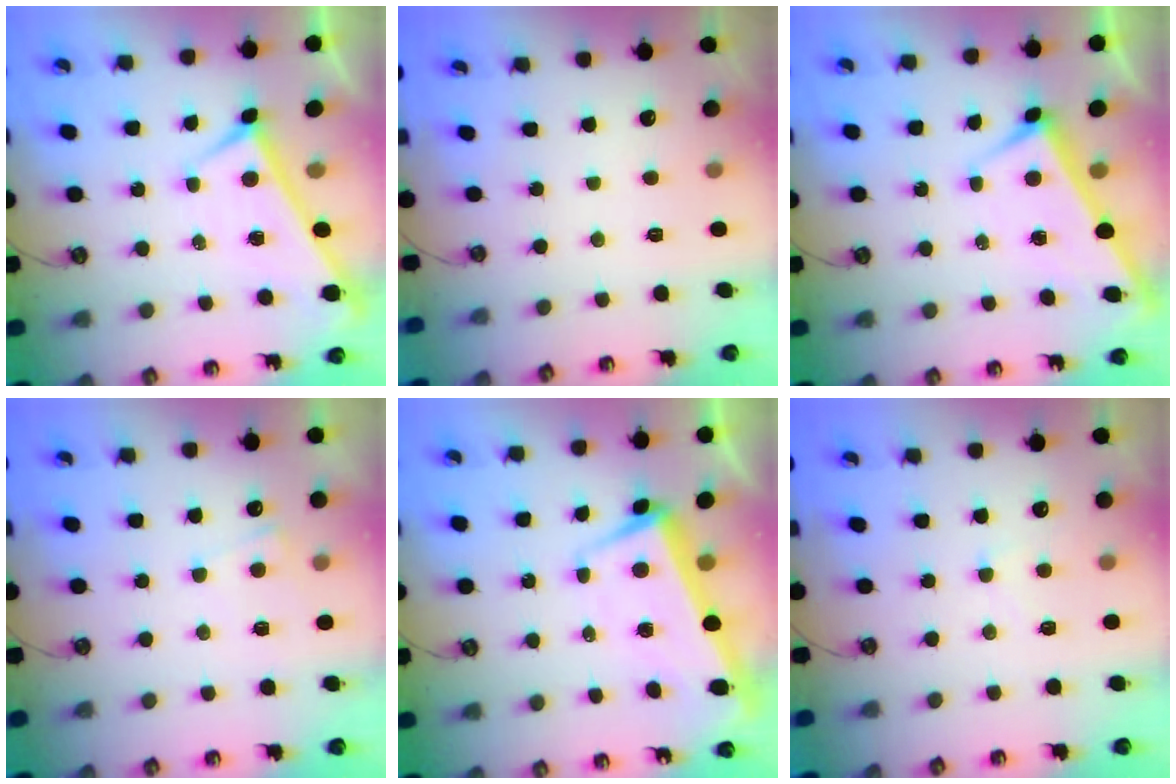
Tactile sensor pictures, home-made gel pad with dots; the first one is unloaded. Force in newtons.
{"total": 0.0}
{"total": 3.0, "press": 3.0, "slide": 0.1}
{"total": 5.2, "press": 5.2, "slide": 0.5}
{"total": 2.2, "press": 0.7, "slide": 2.1}
{"total": 1.1, "press": 1.0, "slide": 0.5}